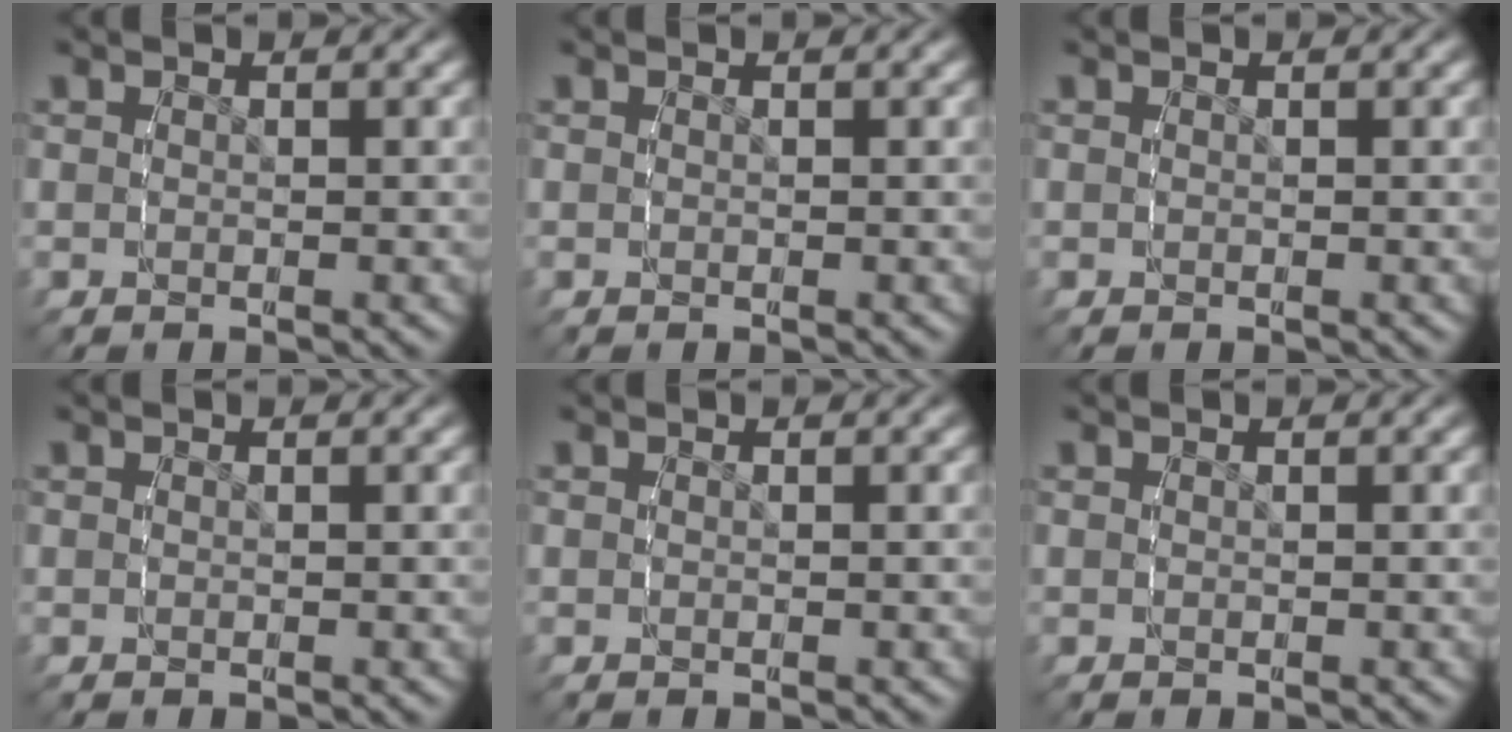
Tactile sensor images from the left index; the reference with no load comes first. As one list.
[{"total": 0.0}, {"total": 0.0}, {"total": 0.0}, {"total": 0.0}, {"total": 0.0}]